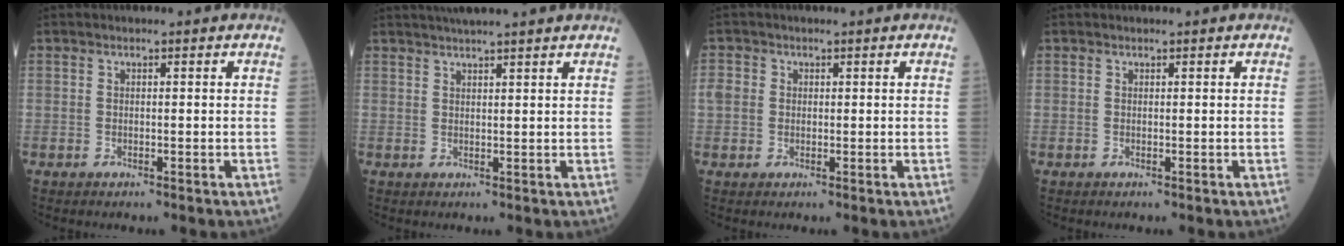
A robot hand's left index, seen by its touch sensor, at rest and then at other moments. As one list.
[{"total": 7.4, "force": [6.4, -0.7, 3.5], "torque": [-0.050, 0.028, 0.086]}, {"total": 2.5, "force": [0.1, 2.3, 0.9], "torque": [-0.025, 0.010, 0.003]}, {"total": 0.0}]